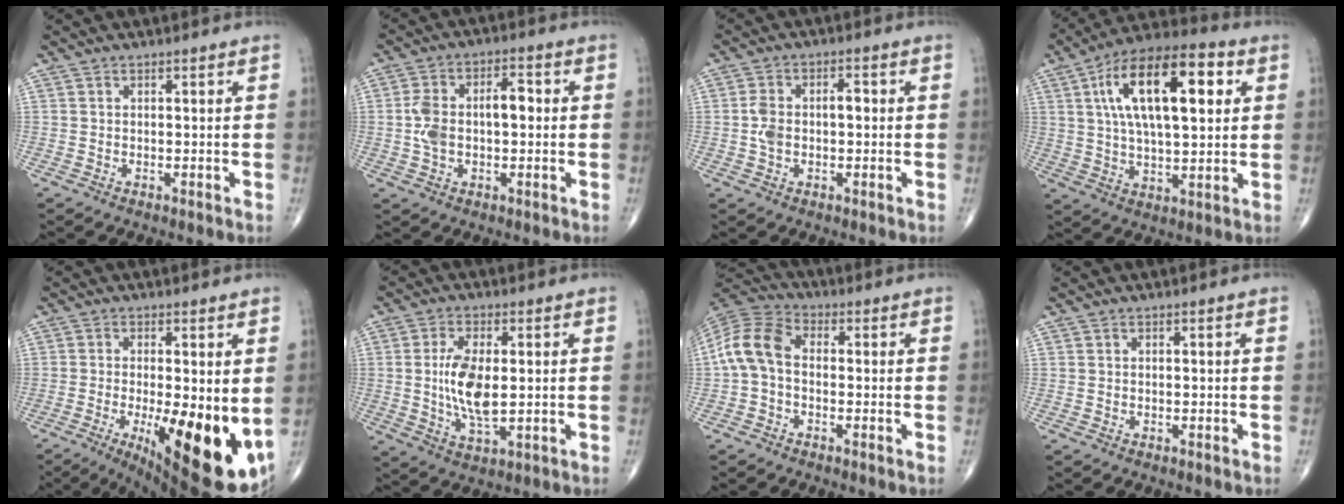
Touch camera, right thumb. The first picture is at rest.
{"total": 9.6, "force": [0.0, 5.4, 8.0], "torque": [-0.151, 0.030, 0.001]}
{"total": 6.0, "force": [-0.1, 3.6, 4.8], "torque": [-0.095, 0.023, -0.004]}
{"total": 20.3, "force": [5.8, 8.6, 17.5], "torque": [-0.284, 0.012, 0.088]}
{"total": 19.0, "force": [-3.9, 6.4, 17.5], "torque": [-0.212, -0.030, -0.034]}
{"total": 9.9, "force": [0.4, 4.3, 8.9], "torque": [-0.175, -0.014, 0.010]}
{"total": 9.2, "force": [-0.5, 6.1, 6.8], "torque": [-0.136, 0.027, -0.026]}
{"total": 0.0}